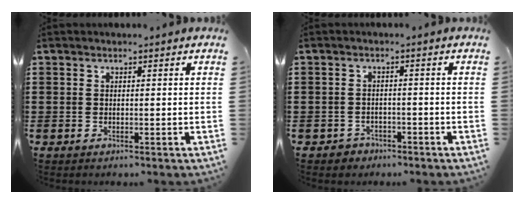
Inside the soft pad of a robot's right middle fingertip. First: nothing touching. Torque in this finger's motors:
{"motor_torque": [0.24, 0.07, 0.02, 0.01]}